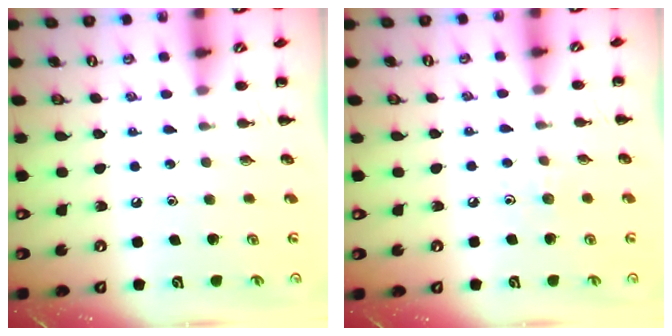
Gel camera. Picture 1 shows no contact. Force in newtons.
{"total": 5.4, "press": 5.1, "slide": 1.9}